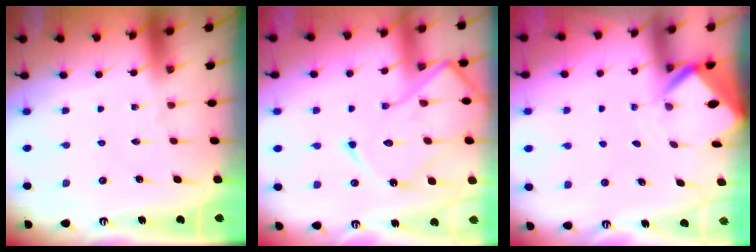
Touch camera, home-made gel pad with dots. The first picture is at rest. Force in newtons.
{"total": 16.5, "press": 16.5, "slide": 1.7}
{"total": 3.3, "press": 3.3, "slide": 0.2}